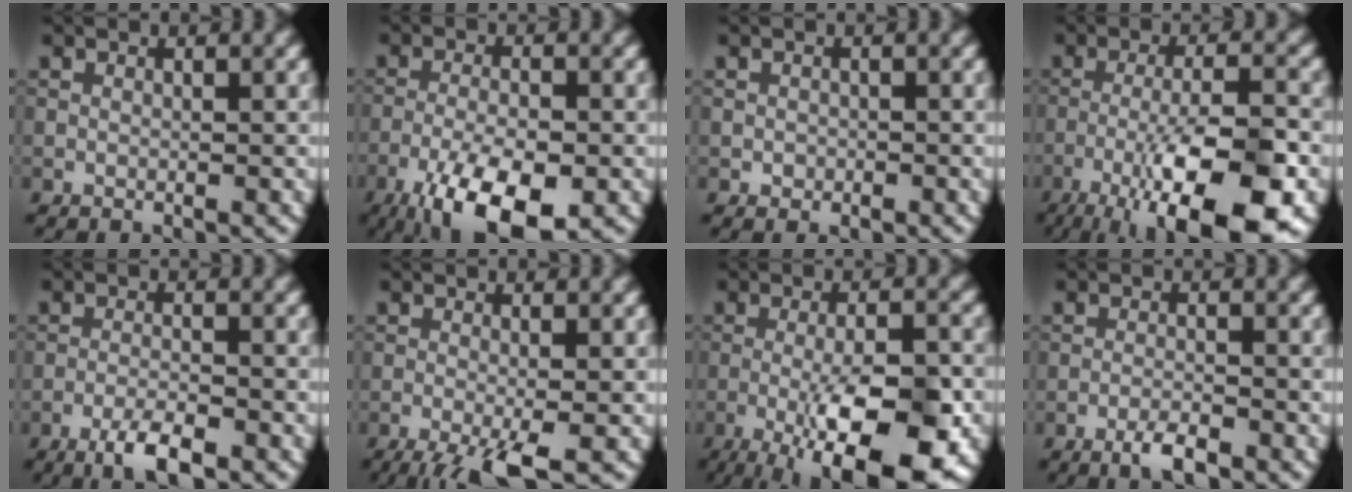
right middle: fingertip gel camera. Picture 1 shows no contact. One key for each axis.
{"total": 9.2, "fx": -5.2, "fy": 3.1, "fz": 6.8, "tx": -0.134, "ty": -0.016, "tz": -0.093}
{"total": 0.7, "fx": -0.2, "fy": 0.6, "fz": 0.2, "tx": 0.000, "ty": -0.004, "tz": -0.005}
{"total": 11.9, "fx": -6.1, "fy": 2.9, "fz": 9.8, "tx": -0.165, "ty": -0.004, "tz": -0.100}
{"total": 3.5, "fx": -2.3, "fy": 0.7, "fz": 2.5, "tx": -0.051, "ty": 0.000, "tz": -0.047}
{"total": 5.2, "fx": -3.0, "fy": 1.0, "fz": 4.1, "tx": -0.065, "ty": -0.005, "tz": -0.056}
{"total": 12.3, "fx": -5.0, "fy": 3.8, "fz": 10.6, "tx": -0.163, "ty": -0.009, "tz": -0.076}
{"total": 2.3, "fx": -1.6, "fy": 0.4, "fz": 1.6, "tx": -0.029, "ty": 0.001, "tz": -0.033}